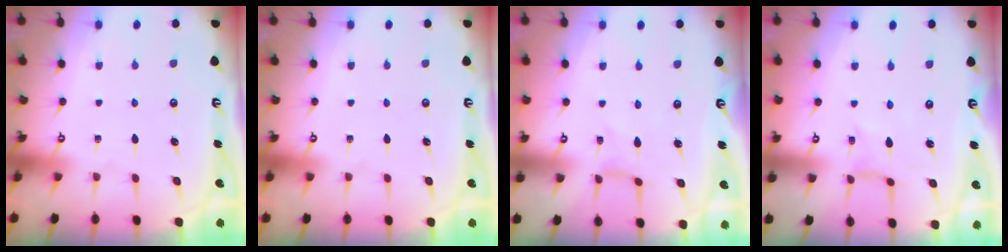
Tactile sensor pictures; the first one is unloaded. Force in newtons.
{"total": 0.0}
{"total": 0.0}
{"total": 0.0}